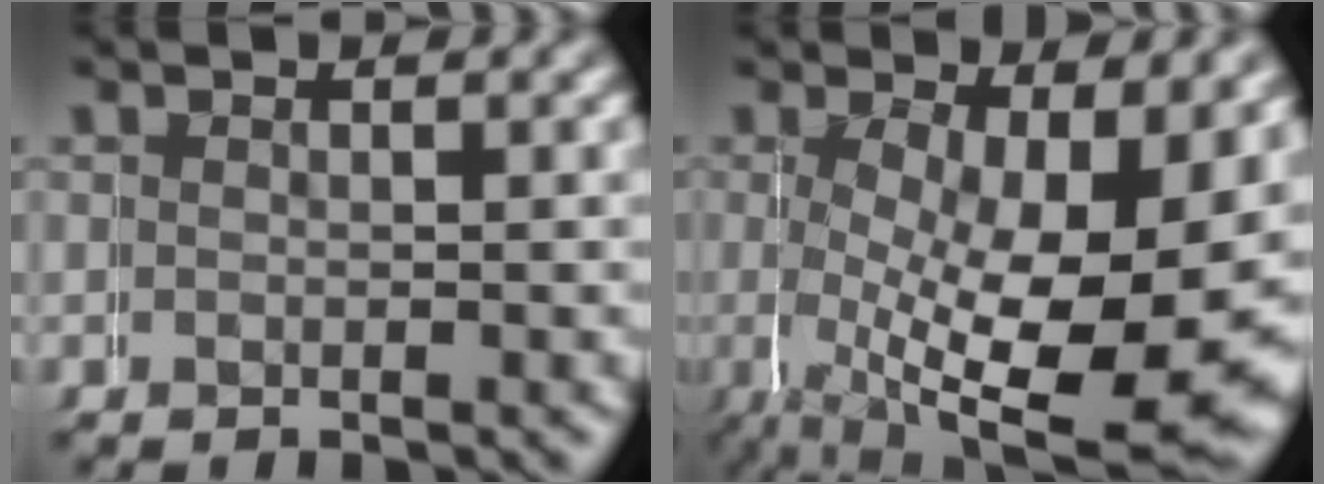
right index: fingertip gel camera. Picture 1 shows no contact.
{"total": 12.9, "force": [-1.2, 5.8, 11.5], "torque": [-0.194, -0.054, 0.018]}